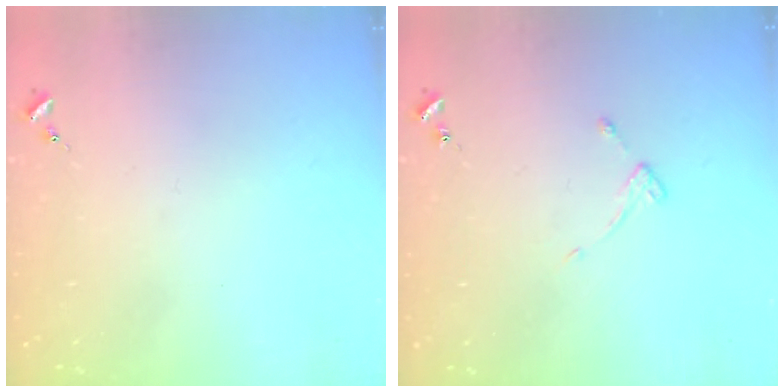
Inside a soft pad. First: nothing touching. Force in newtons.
{"total": 3.6, "press": 3.6, "slide": 0.6}